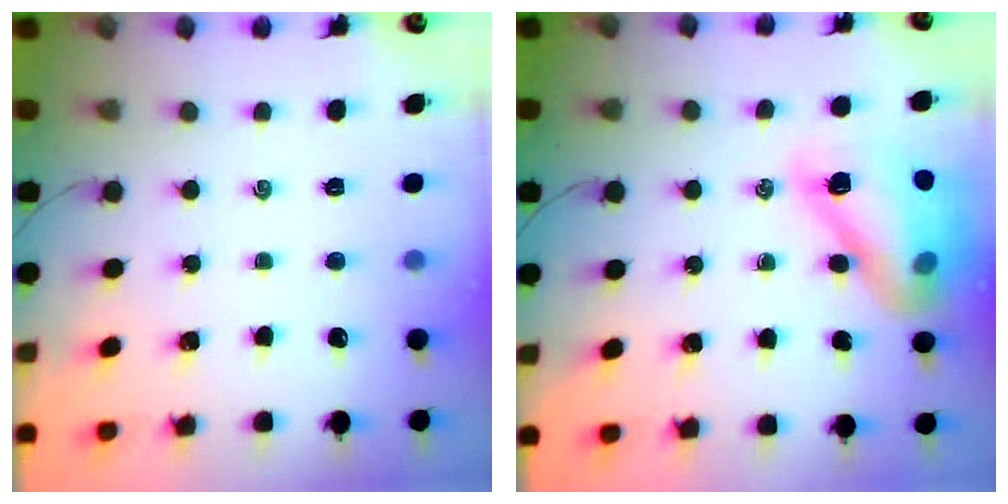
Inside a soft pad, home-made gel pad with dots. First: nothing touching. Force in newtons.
{"total": 15.4, "press": 14.9, "slide": 4.0}